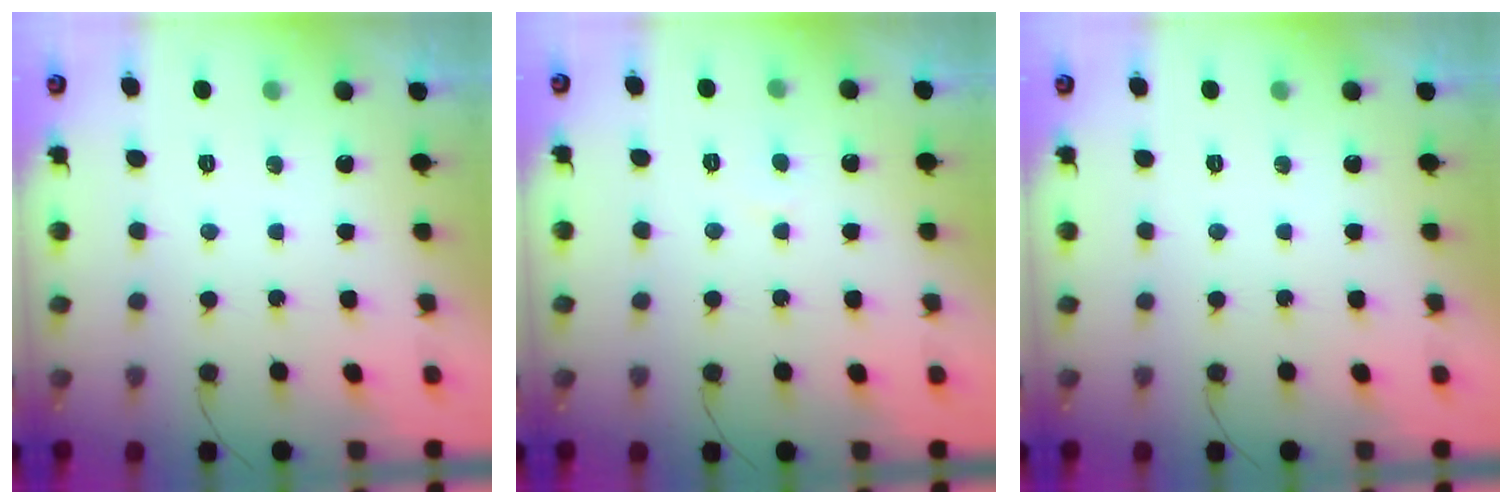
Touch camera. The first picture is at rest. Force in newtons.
{"total": 1.1, "press": 1.1, "slide": 0.1}
{"total": 0.0}